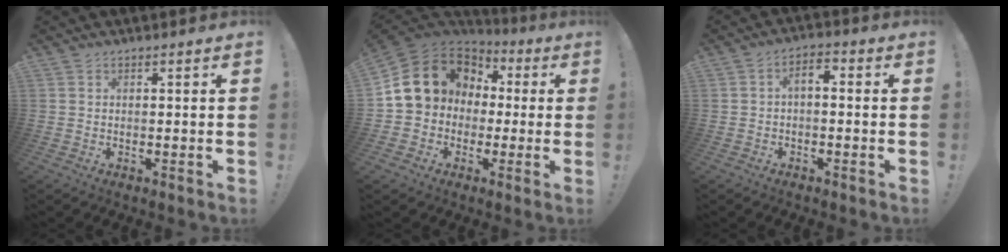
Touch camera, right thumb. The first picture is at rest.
{"total": 15.5, "force": [3.3, 13.4, 7.1], "torque": [-0.111, 0.000, 0.088]}
{"total": 3.6, "force": [-1.3, 1.8, 2.8], "torque": [-0.060, 0.006, -0.026]}